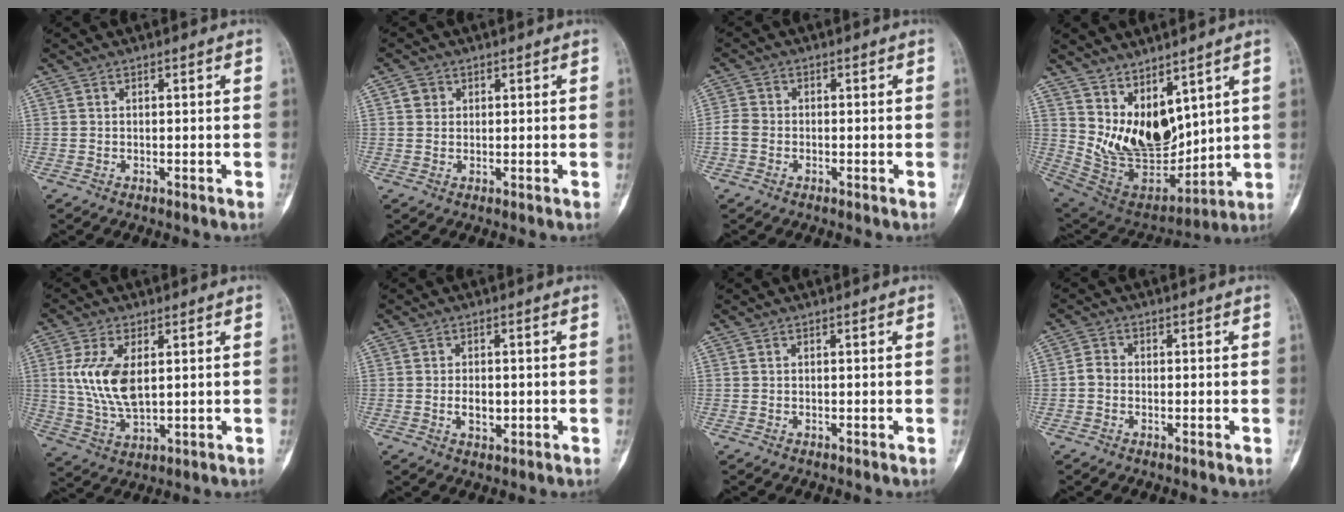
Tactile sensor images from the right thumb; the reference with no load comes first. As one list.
[{"total": 2.0, "force": [0.6, 1.8, 0.5], "torque": [0.002, 0.000, 0.008]}, {"total": 3.0, "force": [-0.8, 2.5, 1.4], "torque": [-0.026, 0.006, -0.021]}, {"total": 16.4, "force": [6.4, 9.3, 11.8], "torque": [-0.165, -0.057, 0.154]}, {"total": 10.6, "force": [2.1, 5.3, 8.9], "torque": [-0.182, -0.013, 0.049]}, {"total": 3.0, "force": [-0.4, 1.9, 2.3], "torque": [-0.033, 0.000, -0.003]}, {"total": 0.0}, {"total": 2.3, "force": [-0.6, 1.8, 1.2], "torque": [-0.017, 0.006, -0.019]}]